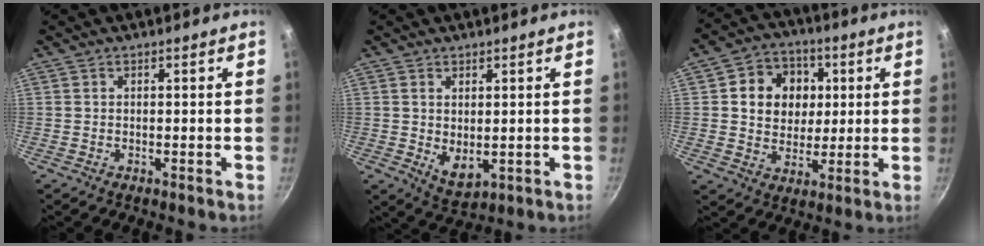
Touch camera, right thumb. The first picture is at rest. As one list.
[{"total": 3.7, "force": [0.3, 2.2, 3.0], "torque": [-0.050, -0.012, 0.013]}, {"total": 12.2, "force": [2.5, 10.4, 5.8], "torque": [-0.059, 0.001, 0.036]}]